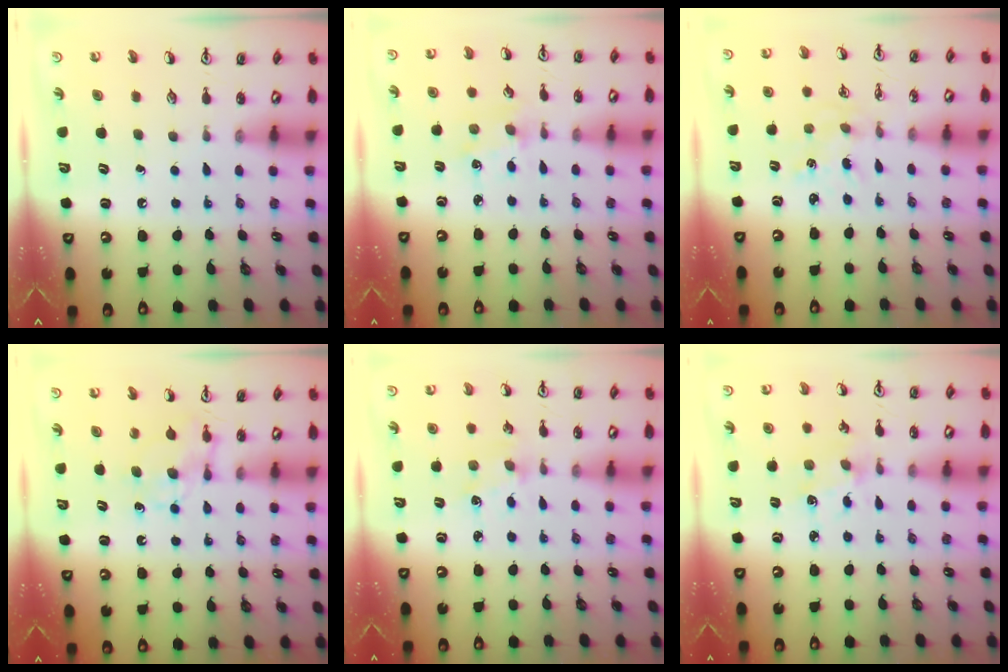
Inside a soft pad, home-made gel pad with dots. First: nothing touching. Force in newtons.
{"total": 1.4, "press": 1.3, "slide": 0.2}
{"total": 0.7, "press": 0.7, "slide": 0.1}
{"total": 5.7, "press": 5.7, "slide": 0.3}
{"total": 1.9, "press": 1.8, "slide": 0.3}
{"total": 2.9, "press": 2.8, "slide": 0.3}